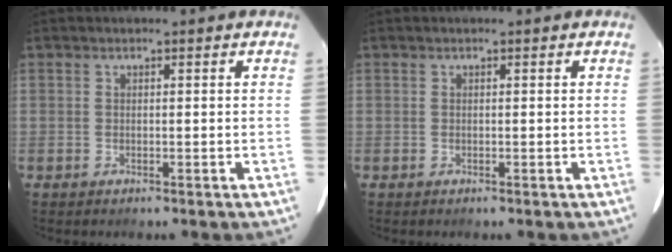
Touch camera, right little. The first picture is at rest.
{"total": 0.0}